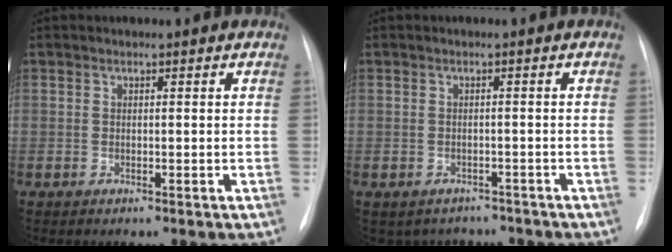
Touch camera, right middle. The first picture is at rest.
{"total": 5.1, "force": [-4.4, 2.7, 0.1], "torque": [0.007, 0.015, -0.051]}